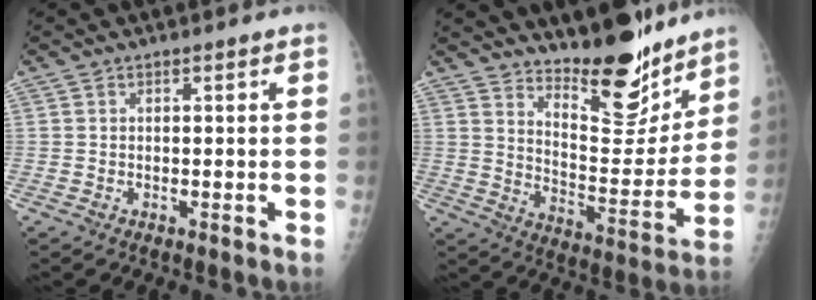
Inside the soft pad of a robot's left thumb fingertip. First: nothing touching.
{"total": 16.4, "force": [13.8, 4.9, 7.4], "torque": [-0.061, -0.120, 0.223]}